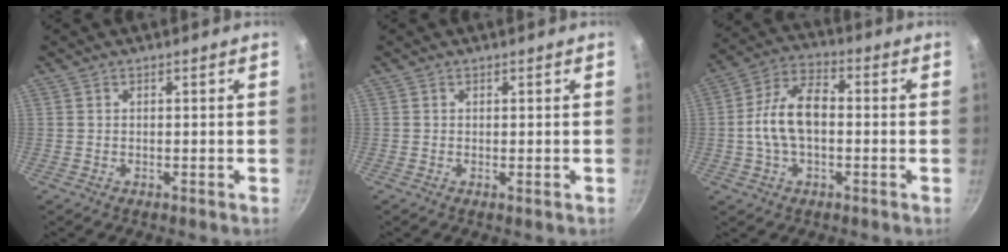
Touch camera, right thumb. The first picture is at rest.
{"total": 0.0}
{"total": 11.4, "force": [-0.7, 6.7, 9.2], "torque": [-0.159, 0.037, -0.024]}